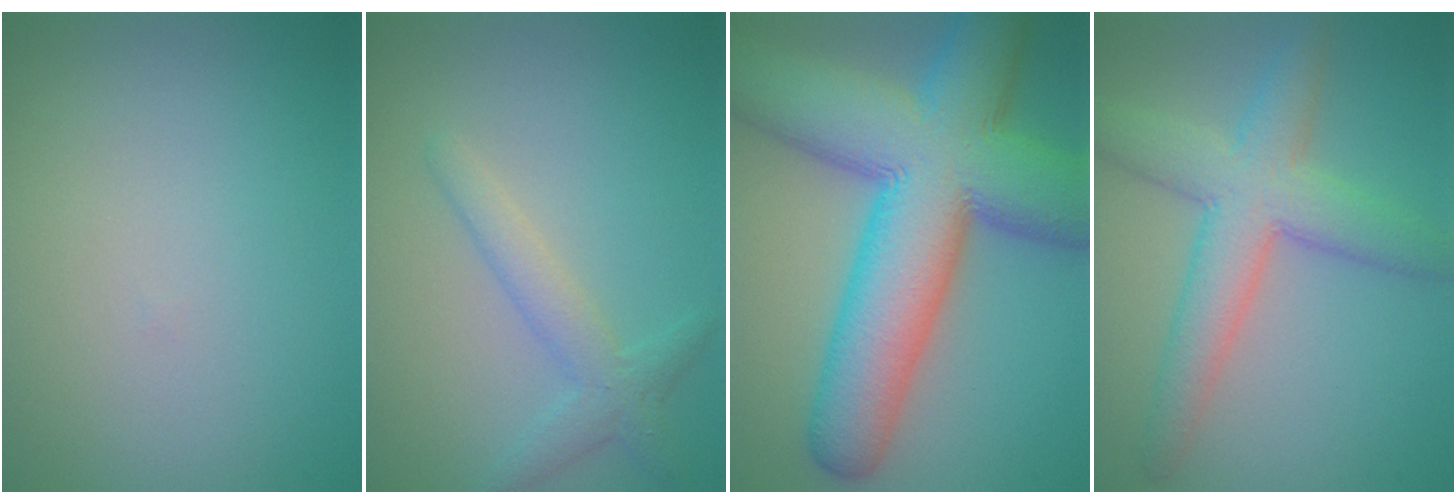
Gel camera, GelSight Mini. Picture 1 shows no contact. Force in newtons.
{"total": 2.6, "press": 2.6, "slide": 0.1}
{"total": 15.3, "press": 15.3, "slide": 0.6}
{"total": 6.2, "press": 6.2, "slide": 0.2}